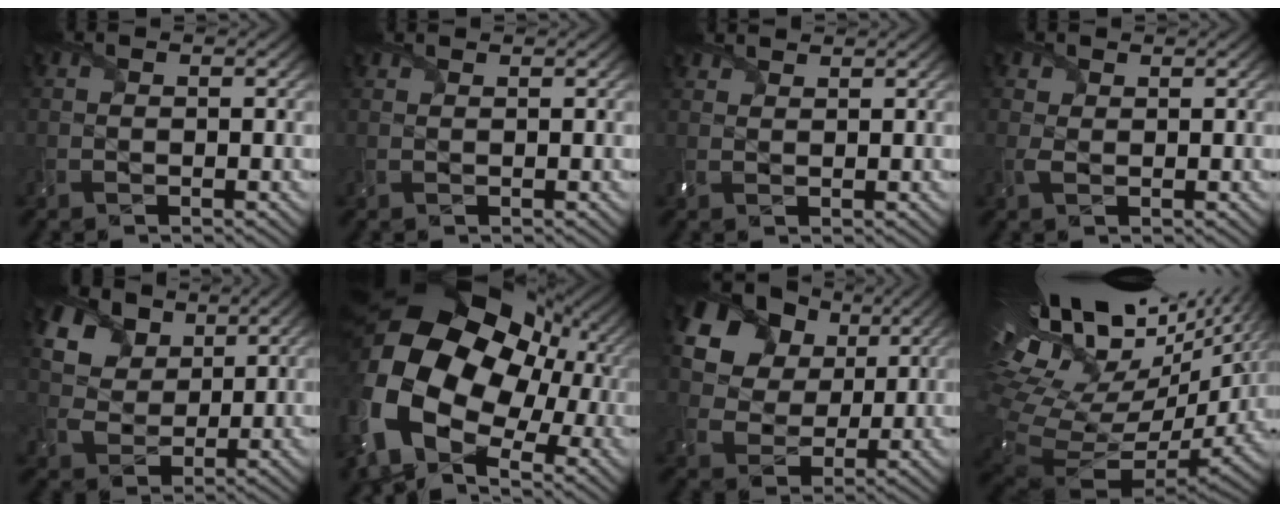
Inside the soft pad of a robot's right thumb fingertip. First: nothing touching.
{"total": 0.8, "force": [0.8, 0.0, 0.1], "torque": [-0.010, 0.001, 0.015]}
{"total": 2.1, "force": [1.9, 0.6, 0.6], "torque": [-0.022, 0.004, 0.040]}
{"total": 1.3, "force": [0.7, 0.9, 0.7], "torque": [-0.019, 0.002, 0.014]}
{"total": 12.3, "force": [6.9, 8.6, 5.6], "torque": [-0.180, 0.008, 0.136]}
{"total": 19.9, "force": [-2.0, 15.6, 12.1], "torque": [-0.276, -0.051, -0.016]}
{"total": 19.0, "force": [9.6, 13.5, 9.3], "torque": [-0.245, 0.045, 0.207]}
{"total": 19.6, "force": [6.5, 8.5, 16.4], "torque": [-0.303, 0.011, 0.162]}